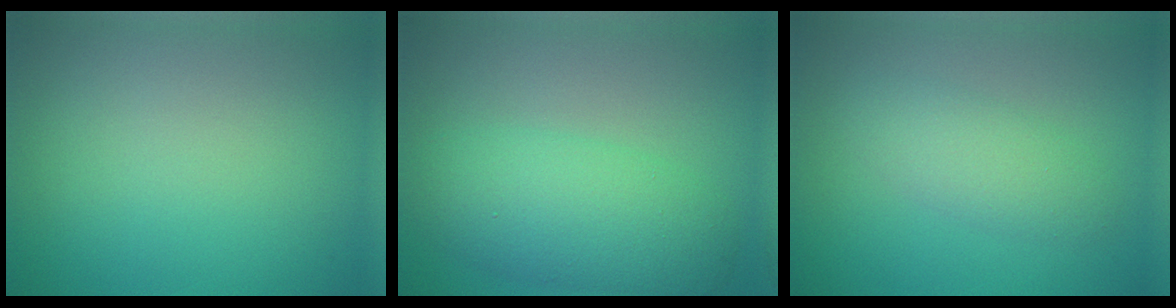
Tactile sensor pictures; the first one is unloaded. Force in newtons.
{"total": 5.5, "press": 5.5, "slide": 0.1}
{"total": 2.6, "press": 2.6, "slide": 0.0}